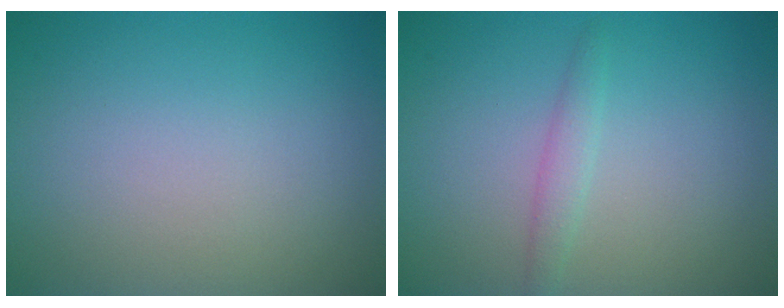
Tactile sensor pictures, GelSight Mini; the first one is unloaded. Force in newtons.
{"total": 1.3, "press": 1.3, "slide": 0.1}